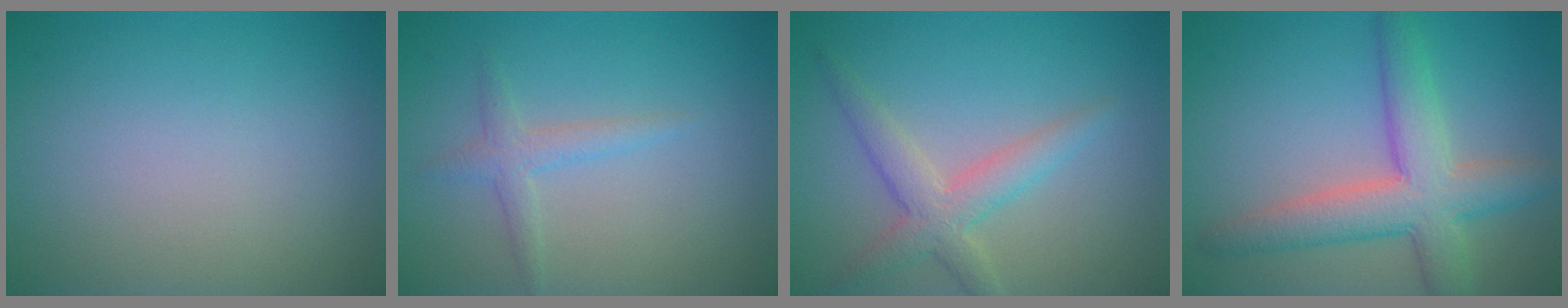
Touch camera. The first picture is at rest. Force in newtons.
{"total": 1.8, "press": 1.8, "slide": 0.1}
{"total": 3.4, "press": 3.4, "slide": 0.1}
{"total": 6.5, "press": 6.5, "slide": 0.3}